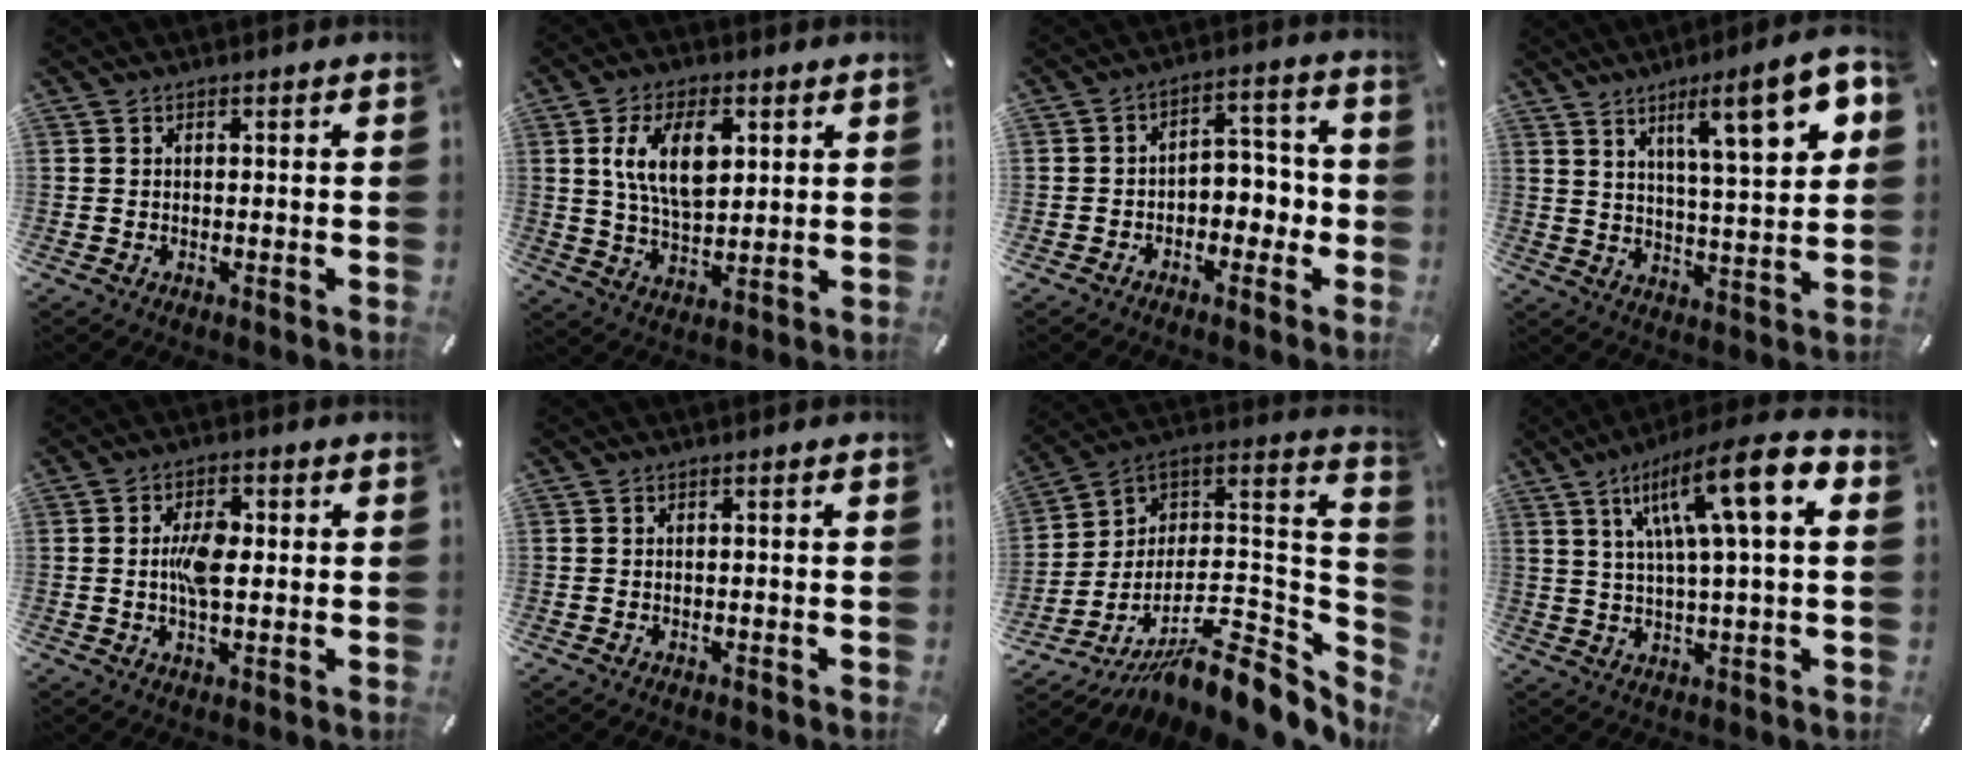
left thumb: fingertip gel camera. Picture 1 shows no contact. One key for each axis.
{"total": 12.4, "fx": 3.9, "fy": 7.1, "fz": 9.4, "tx": -0.187, "ty": 0.000, "tz": 0.066}
{"total": 5.5, "fx": -2.1, "fy": 4.5, "fz": 2.4, "tx": -0.035, "ty": 0.015, "tz": -0.040}
{"total": 15.9, "fx": 7.9, "fy": 3.7, "fz": 13.2, "tx": -0.191, "ty": -0.035, "tz": 0.116}
{"total": 7.3, "fx": 0.3, "fy": 3.7, "fz": 6.3, "tx": -0.118, "ty": 0.001, "tz": -0.002}
{"total": 0.6, "fx": -0.5, "fy": 0.2, "fz": 0.2, "tx": -0.005, "ty": 0.000, "tz": -0.011}
{"total": 12.4, "fx": -7.3, "fy": 6.3, "fz": 7.7, "tx": -0.080, "ty": -0.014, "tz": -0.123}
{"total": 16.1, "fx": 6.0, "fy": 3.1, "fz": 14.6, "tx": -0.245, "ty": -0.014, "tz": 0.090}